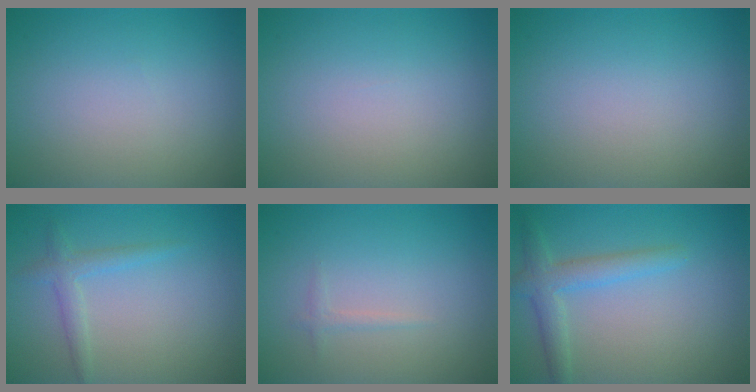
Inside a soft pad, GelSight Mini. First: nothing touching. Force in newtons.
{"total": 0.0}
{"total": 0.0}
{"total": 1.8, "press": 1.8, "slide": 0.0}
{"total": 0.7, "press": 0.7, "slide": 0.1}
{"total": 2.9, "press": 2.9, "slide": 0.2}